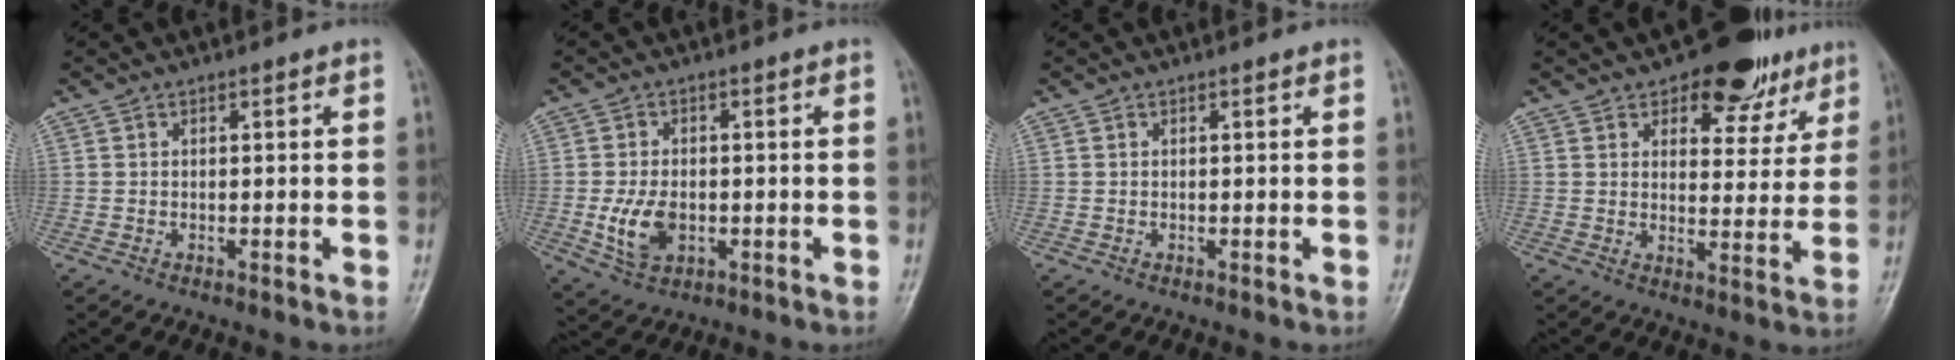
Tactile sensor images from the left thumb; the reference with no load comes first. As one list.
[{"total": 6.6, "force": [-1.5, 4.4, 4.7], "torque": [-0.087, -0.002, -0.022]}, {"total": 0.0}, {"total": 10.5, "force": [7.0, 5.9, 5.1], "torque": [-0.017, -0.036, 0.094]}]